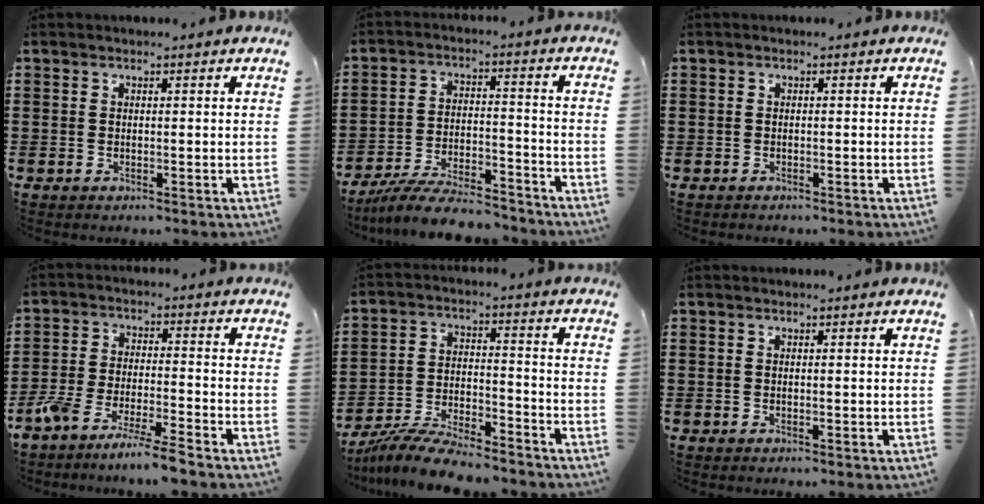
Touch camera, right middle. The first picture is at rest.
{"total": 8.3, "force": [-7.7, 0.9, 3.0], "torque": [-0.063, 0.010, -0.149]}
{"total": 0.8, "force": [-0.7, 0.4, -0.2], "torque": [0.002, 0.004, -0.016]}
{"total": 6.5, "force": [-6.1, -0.5, 2.2], "torque": [-0.053, -0.015, -0.120]}
{"total": 8.8, "force": [-8.2, 0.8, 2.9], "torque": [-0.057, 0.014, -0.160]}
{"total": 0.0}